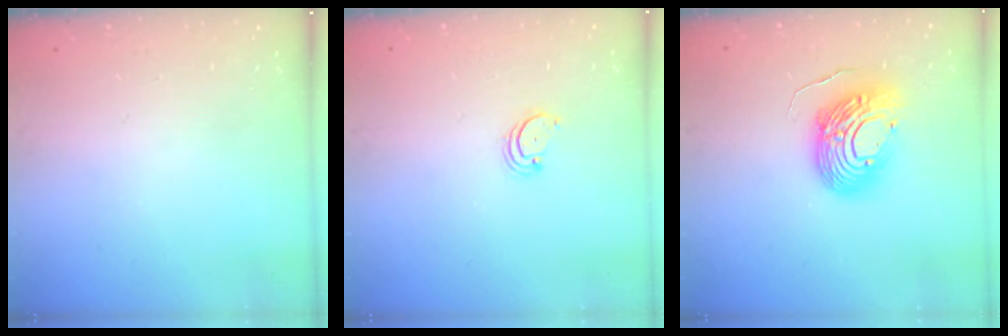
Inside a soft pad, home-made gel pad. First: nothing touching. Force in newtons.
{"total": 2.2, "press": 2.2, "slide": 0.2}
{"total": 14.4, "press": 14.4, "slide": 1.1}